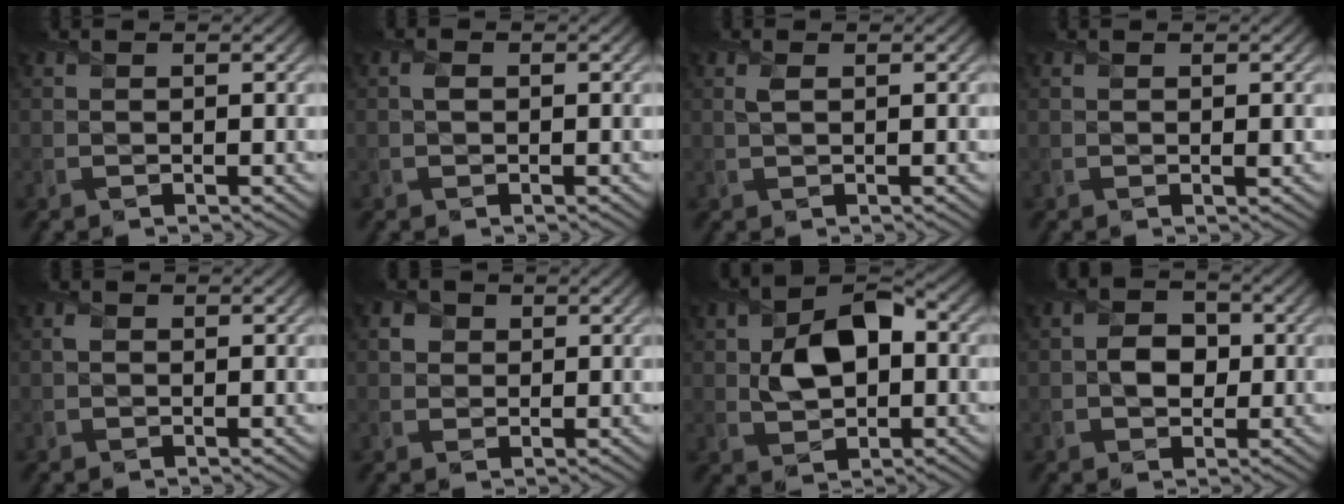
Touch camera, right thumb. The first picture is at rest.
{"total": 0.7, "force": [0.0, 0.5, 0.5], "torque": [-0.009, 0.001, -0.001]}
{"total": 0.8, "force": [0.3, 0.3, 0.7], "torque": [-0.020, 0.000, 0.007]}
{"total": 0.0}
{"total": 0.7, "force": [0.0, 0.7, 0.2], "torque": [-0.004, -0.001, -0.005]}
{"total": 2.0, "force": [0.6, 1.9, 0.5], "torque": [-0.012, -0.002, 0.006]}
{"total": 7.2, "force": [0.3, 4.9, 5.3], "torque": [-0.093, 0.006, 0.004]}
{"total": 3.1, "force": [-0.5, 2.6, 1.7], "torque": [-0.029, -0.002, -0.017]}